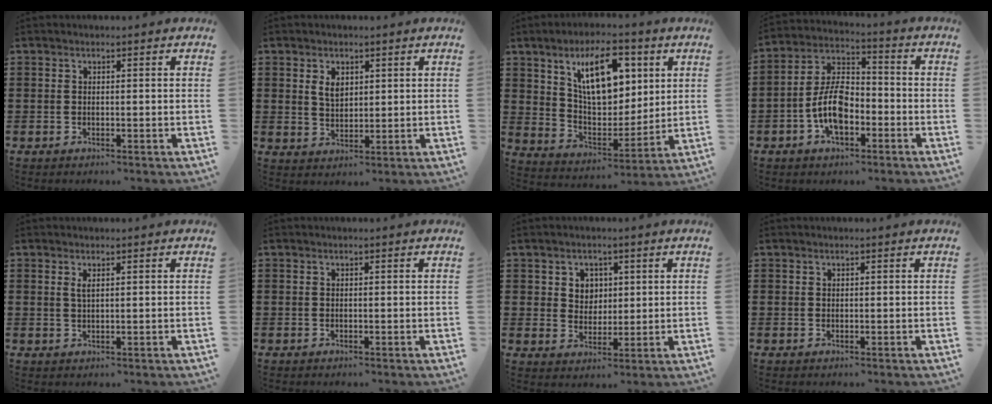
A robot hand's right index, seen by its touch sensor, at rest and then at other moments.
{"total": 3.1, "force": [1.3, 1.9, 2.0], "torque": [-0.038, 0.003, 0.021]}
{"total": 12.4, "force": [5.4, 6.3, 9.1], "torque": [-0.164, 0.002, 0.094]}
{"total": 8.5, "force": [-3.1, 4.6, 6.4], "torque": [-0.149, 0.005, -0.064]}
{"total": 1.3, "force": [0.6, 0.4, 1.1], "torque": [-0.024, 0.003, 0.009]}
{"total": 0.0}
{"total": 3.6, "force": [1.5, 3.2, 0.7], "torque": [-0.021, 0.010, 0.024]}
{"total": 0.0}